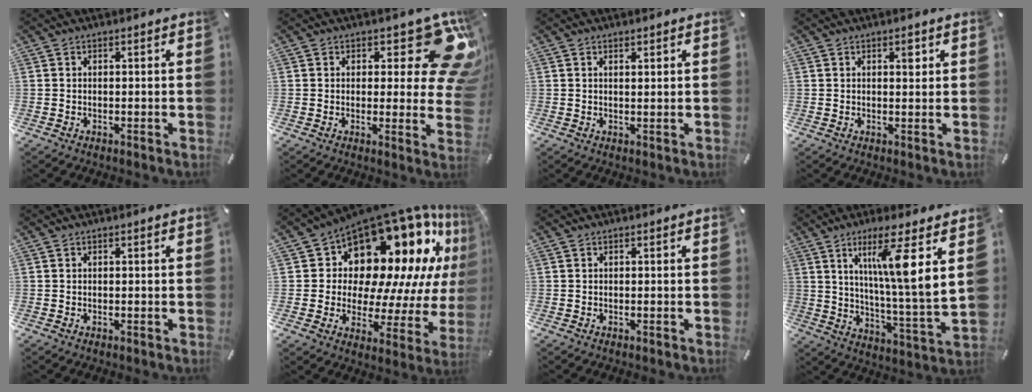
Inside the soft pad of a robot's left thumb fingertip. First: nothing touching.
{"total": 13.4, "force": [7.0, 6.1, 9.7], "torque": [-0.105, -0.058, 0.122]}
{"total": 1.0, "force": [0.8, 0.2, 0.6], "torque": [-0.012, -0.001, 0.013]}
{"total": 2.3, "force": [1.1, 1.2, 1.6], "torque": [-0.011, -0.007, 0.013]}
{"total": 0.0}
{"total": 19.1, "force": [12.8, 10.4, 9.7], "torque": [-0.137, -0.124, 0.222]}
{"total": 0.0}
{"total": 13.4, "force": [6.5, 0.2, 11.7], "torque": [-0.203, -0.031, 0.090]}